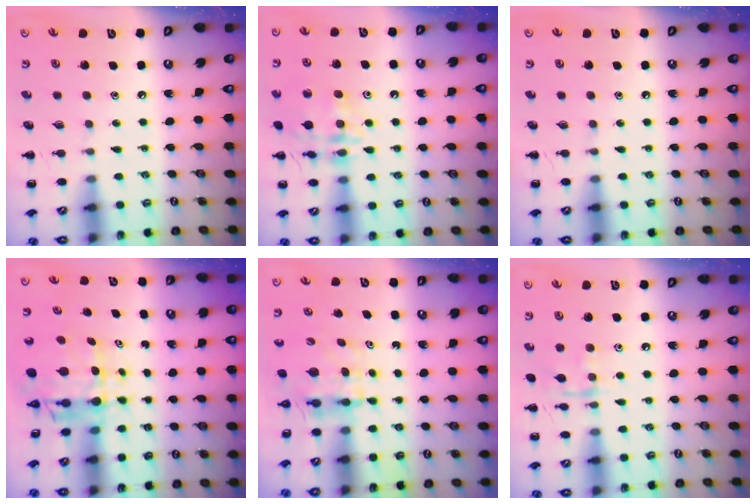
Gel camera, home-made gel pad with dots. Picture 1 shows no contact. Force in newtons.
{"total": 14.0, "press": 13.9, "slide": 1.3}
{"total": 0.0}
{"total": 6.5, "press": 5.9, "slide": 2.6}
{"total": 4.0, "press": 4.0, "slide": 0.1}
{"total": 7.7, "press": 7.7, "slide": 0.5}